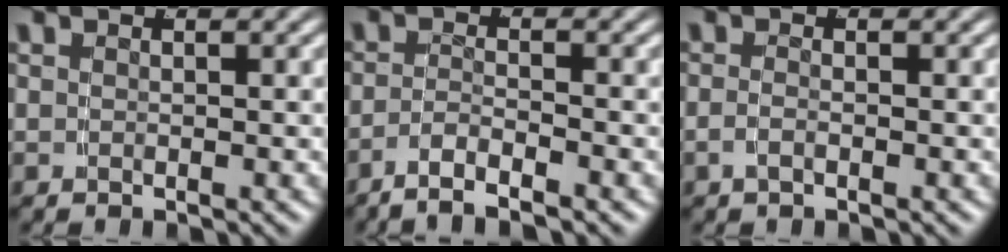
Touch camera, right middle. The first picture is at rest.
{"total": 3.1, "force": [-2.8, 0.2, 1.5], "torque": [-0.030, -0.009, -0.044]}
{"total": 1.1, "force": [-0.9, -0.2, 0.7], "torque": [-0.019, -0.008, -0.011]}